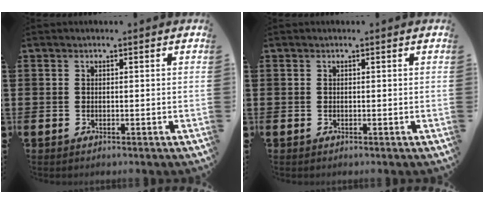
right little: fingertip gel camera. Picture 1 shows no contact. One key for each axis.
{"total": 0.0}